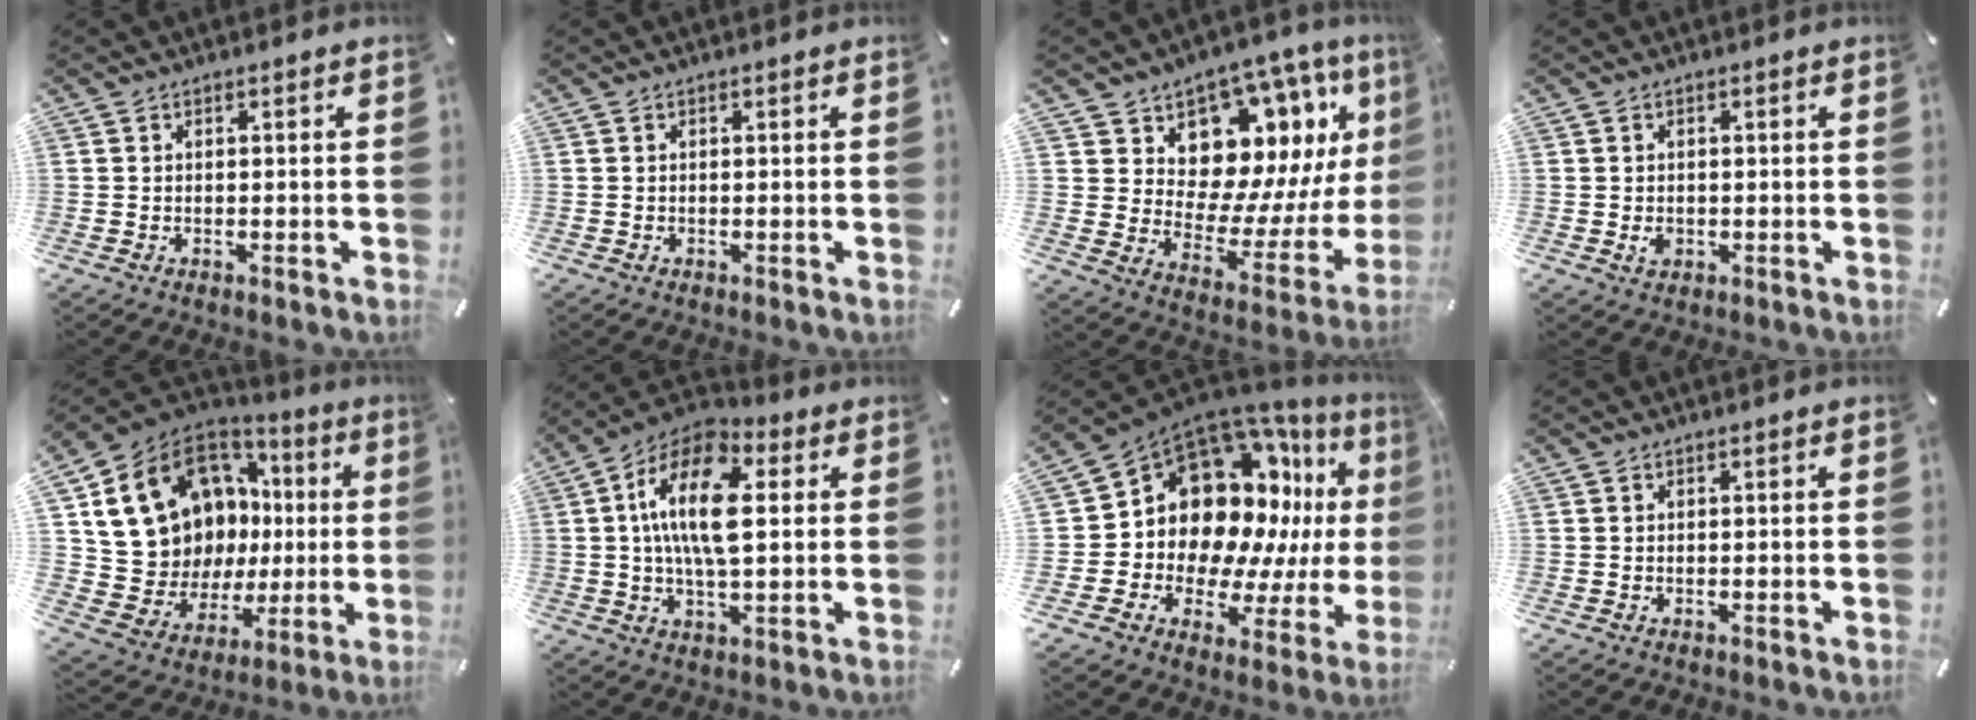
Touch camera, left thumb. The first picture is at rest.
{"total": 0.0}
{"total": 14.0, "force": [8.4, 9.6, 5.7], "torque": [-0.087, -0.097, 0.157]}
{"total": 1.8, "force": [-0.2, 1.4, 1.1], "torque": [-0.014, 0.000, -0.005]}
{"total": 18.3, "force": [6.9, 14.5, 8.7], "torque": [-0.170, -0.054, 0.161]}
{"total": 16.3, "force": [2.8, 8.2, 13.8], "torque": [-0.274, 0.002, 0.045]}
{"total": 17.5, "force": [5.1, 13.4, 10.0], "torque": [-0.177, -0.078, 0.111]}
{"total": 0.0}